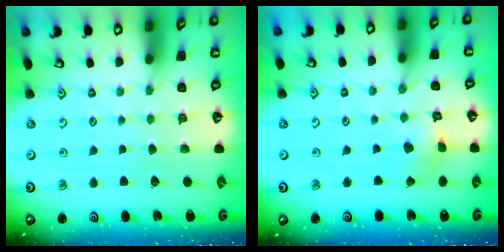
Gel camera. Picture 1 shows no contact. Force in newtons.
{"total": 3.1, "press": 3.1, "slide": 0.5}